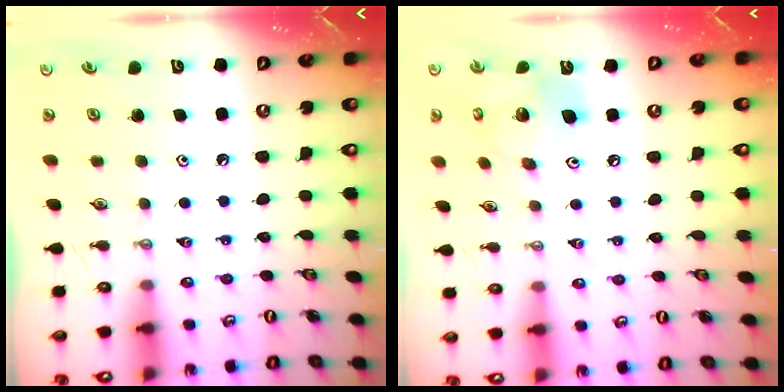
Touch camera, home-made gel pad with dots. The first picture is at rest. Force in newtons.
{"total": 14.1, "press": 13.9, "slide": 2.1}